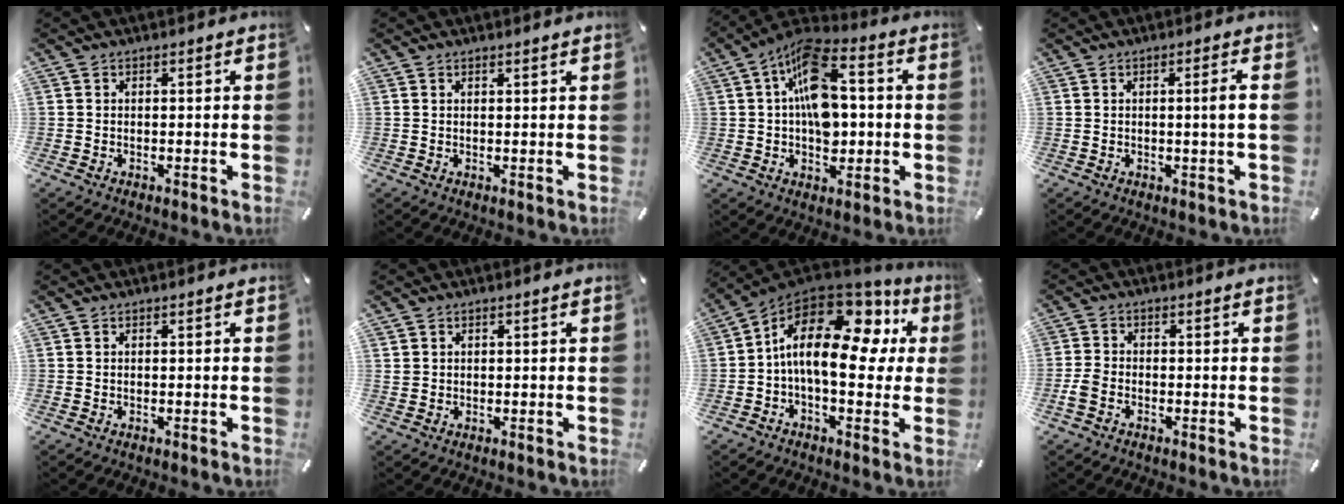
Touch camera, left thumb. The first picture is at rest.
{"total": 0.7, "force": [0.6, -0.1, 0.3], "torque": [-0.006, -0.003, 0.011]}
{"total": 14.4, "force": [0.9, 8.8, 11.4], "torque": [-0.206, 0.005, 0.018]}
{"total": 3.6, "force": [0.2, -0.1, 3.6], "torque": [-0.065, -0.005, 0.000]}
{"total": 0.0}
{"total": 1.5, "force": [0.9, 1.2, 0.1], "torque": [-0.001, 0.001, 0.018]}
{"total": 19.3, "force": [3.6, 9.8, 16.3], "torque": [-0.280, -0.017, 0.056]}
{"total": 2.9, "force": [-1.2, 1.8, 1.9], "torque": [-0.039, 0.004, -0.023]}